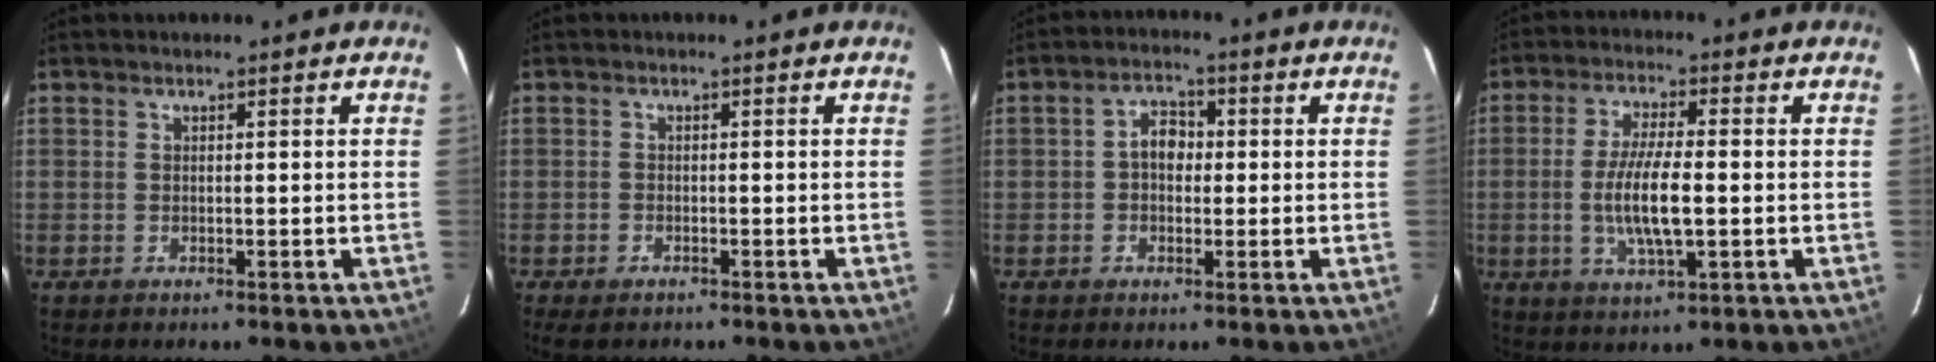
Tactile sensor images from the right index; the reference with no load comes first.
{"total": 3.0, "force": [-2.2, 1.4, 1.4], "torque": [-0.034, -0.009, -0.039]}
{"total": 4.1, "force": [-0.1, 3.1, 2.7], "torque": [-0.049, 0.017, -0.004]}
{"total": 9.2, "force": [-1.3, 2.1, 8.9], "torque": [-0.174, -0.007, -0.023]}